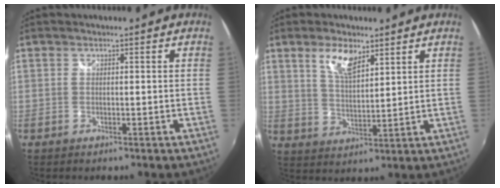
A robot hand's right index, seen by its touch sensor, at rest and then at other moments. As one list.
[{"total": 6.6, "force": [4.1, 2.5, 4.5], "torque": [-0.083, 0.004, 0.080]}]